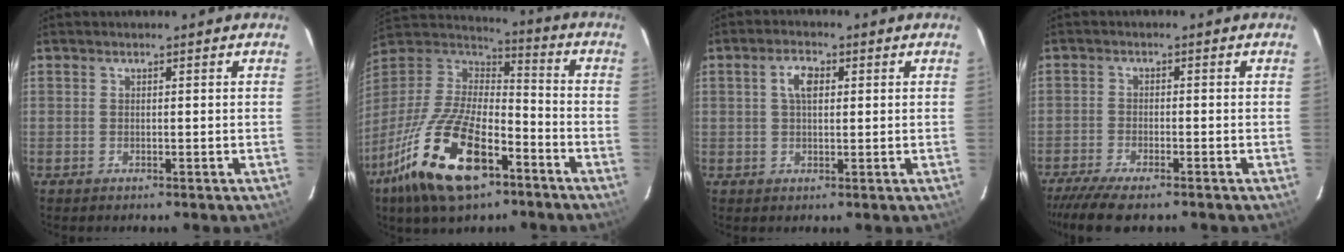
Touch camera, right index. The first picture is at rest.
{"total": 23.1, "force": [-12.4, 10.2, 16.6], "torque": [-0.345, -0.035, -0.222]}
{"total": 4.0, "force": [1.1, 2.1, 3.2], "torque": [-0.059, 0.011, 0.022]}
{"total": 7.6, "force": [-6.3, 1.4, 4.1], "torque": [-0.109, -0.027, -0.115]}